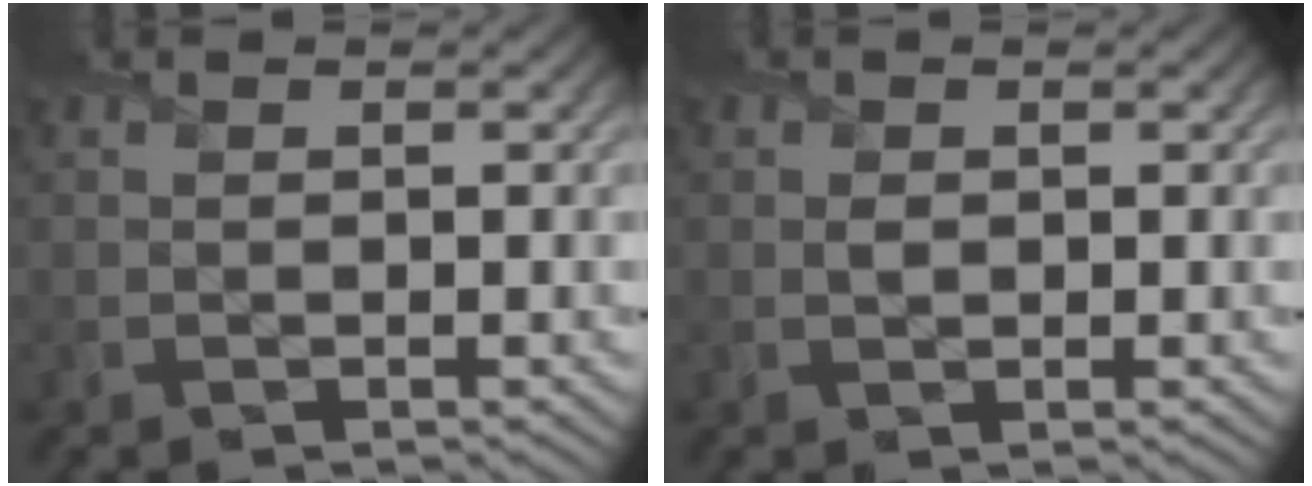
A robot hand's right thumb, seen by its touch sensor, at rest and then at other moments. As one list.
[{"total": 0.6, "force": [0.3, 0.5, 0.0], "torque": [0.003, 0.000, 0.005]}]